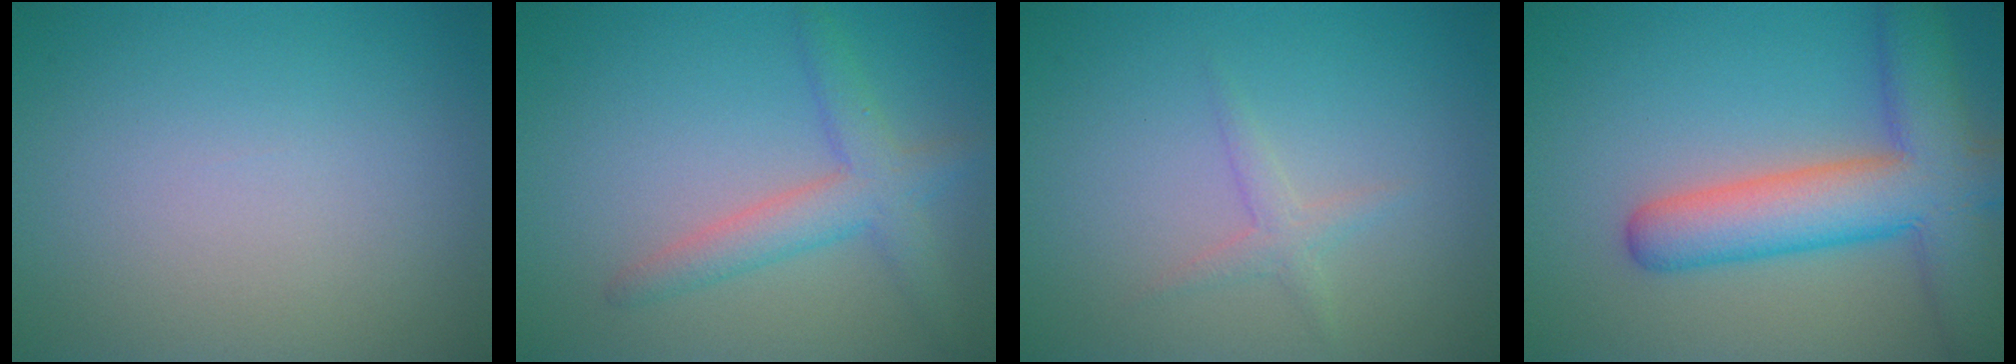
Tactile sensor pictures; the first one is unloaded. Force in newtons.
{"total": 3.5, "press": 3.5, "slide": 0.2}
{"total": 1.3, "press": 1.3, "slide": 0.0}
{"total": 9.0, "press": 9.0, "slide": 0.5}